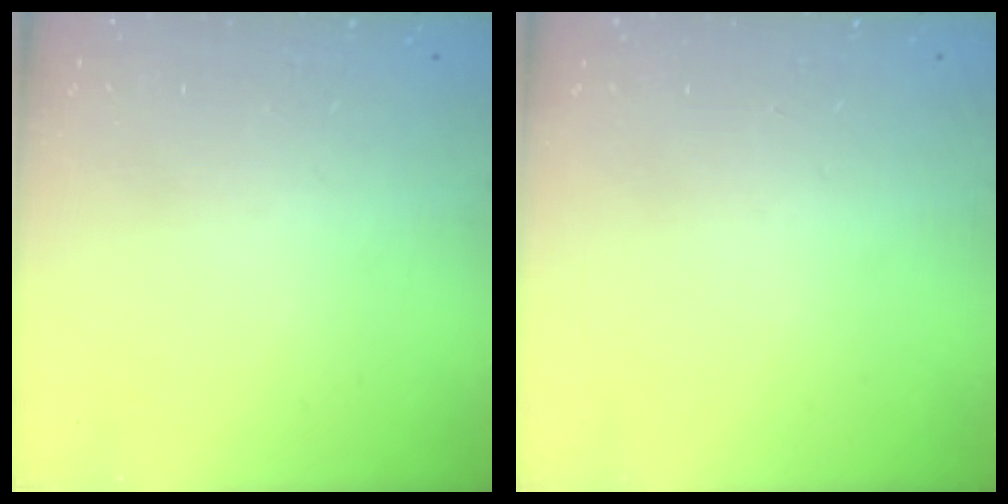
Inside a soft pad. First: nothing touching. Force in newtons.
{"total": 0.0}